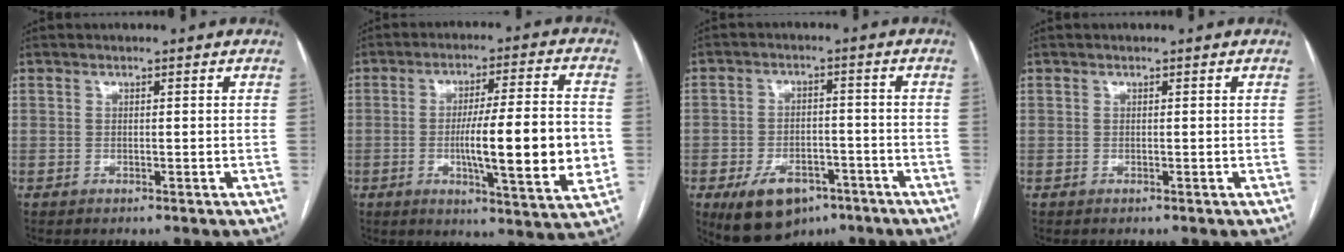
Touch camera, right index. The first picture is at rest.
{"total": 15.5, "force": [-2.0, 1.2, 15.4], "torque": [-0.233, -0.006, -0.031]}
{"total": 9.8, "force": [-5.7, 5.8, 5.5], "torque": [-0.094, 0.001, -0.082]}
{"total": 0.0}